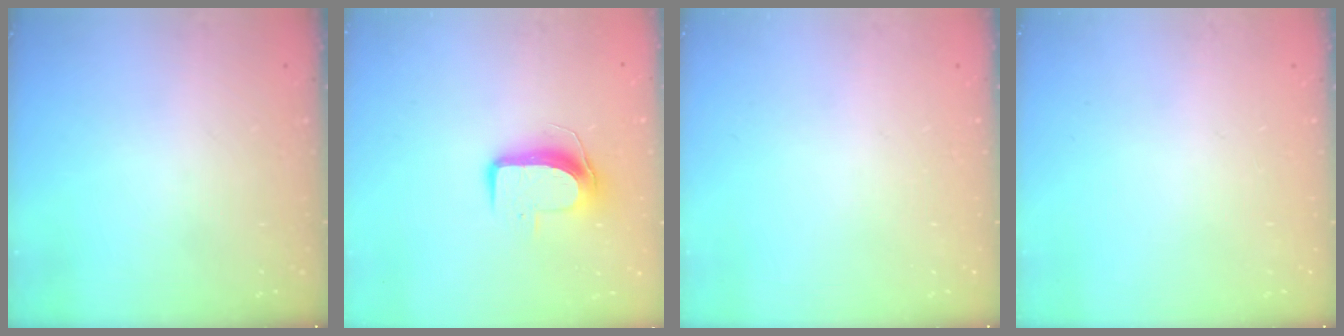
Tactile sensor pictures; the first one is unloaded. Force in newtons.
{"total": 9.4, "press": 9.3, "slide": 0.9}
{"total": 0.0}
{"total": 0.0}